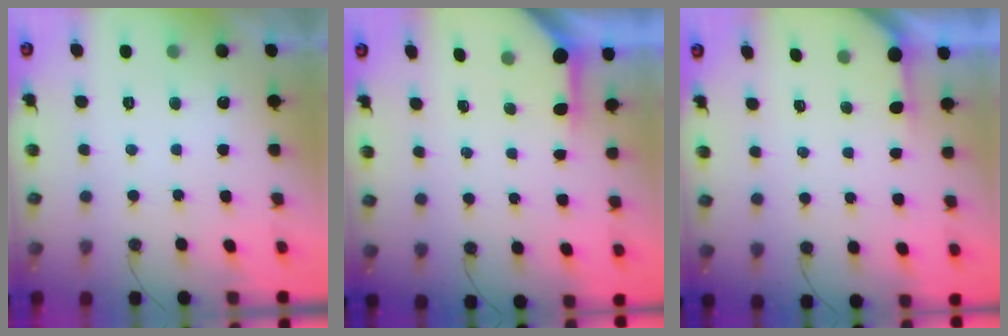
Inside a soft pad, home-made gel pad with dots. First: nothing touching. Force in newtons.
{"total": 3.5, "press": 3.5, "slide": 0.4}
{"total": 1.7, "press": 1.7, "slide": 0.2}